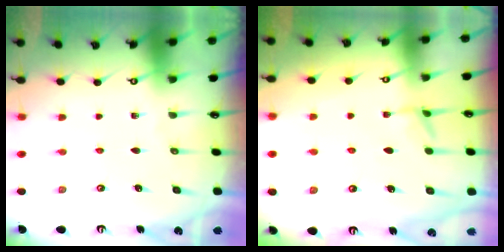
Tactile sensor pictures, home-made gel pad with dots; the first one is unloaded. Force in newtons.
{"total": 2.6, "press": 2.6, "slide": 0.5}